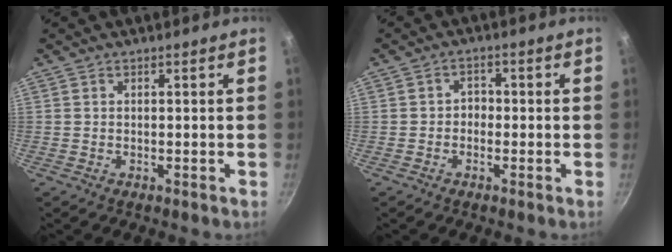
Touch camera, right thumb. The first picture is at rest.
{"total": 2.1, "force": [-0.7, 1.8, 0.9], "torque": [-0.001, 0.011, -0.017]}